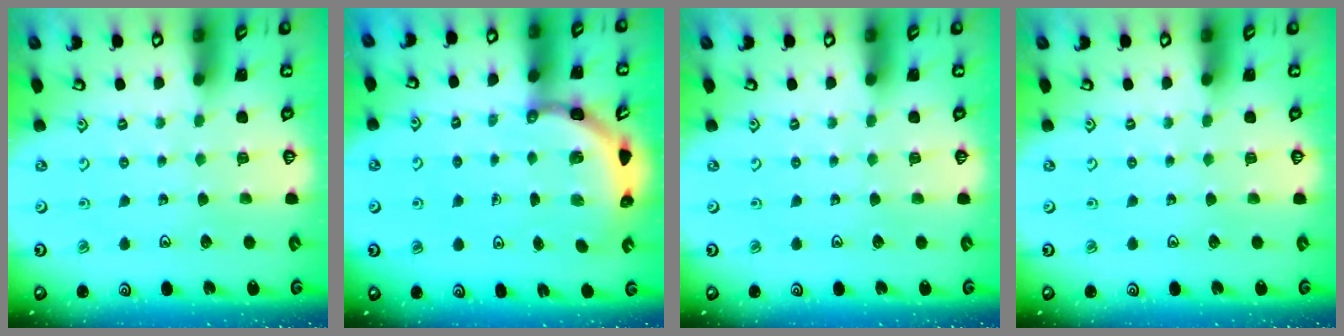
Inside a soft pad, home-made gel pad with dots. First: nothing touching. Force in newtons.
{"total": 4.3, "press": 3.9, "slide": 1.8}
{"total": 0.0}
{"total": 0.0}